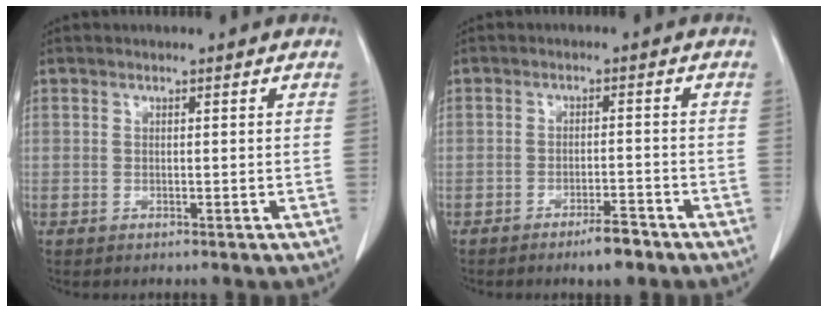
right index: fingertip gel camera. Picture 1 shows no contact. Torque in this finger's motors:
{"motor_torque": [0.14, -0.15, 0.05, 0.05]}